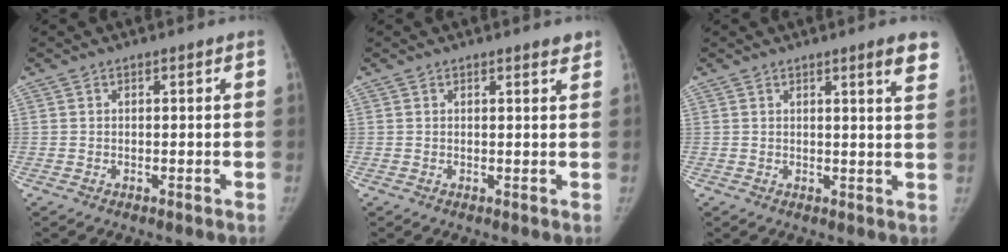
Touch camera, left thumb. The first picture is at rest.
{"total": 1.5, "force": [1.2, 0.3, 0.8], "torque": [-0.007, -0.009, 0.015]}
{"total": 5.1, "force": [3.4, 0.3, 3.8], "torque": [-0.039, -0.017, 0.038]}